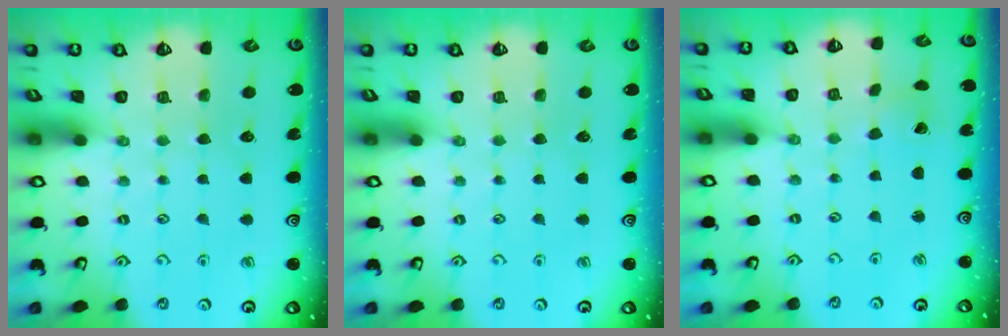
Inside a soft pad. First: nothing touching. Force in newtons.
{"total": 0.0}
{"total": 1.7, "press": 1.7, "slide": 0.0}